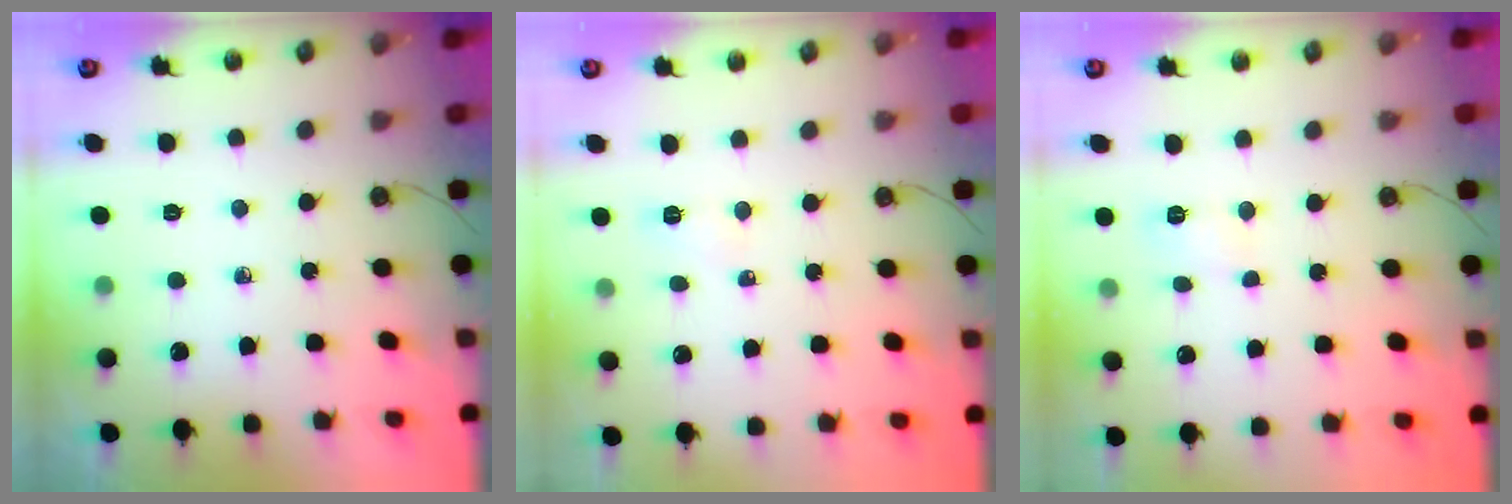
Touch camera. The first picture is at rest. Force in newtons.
{"total": 16.7, "press": 4.8, "slide": 16.0}
{"total": 3.5, "press": 3.5, "slide": 0.4}